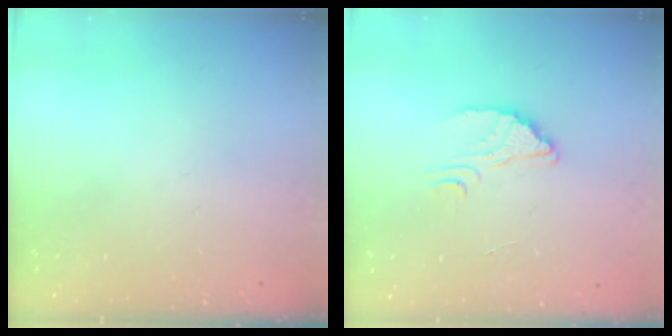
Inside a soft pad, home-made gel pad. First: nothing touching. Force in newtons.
{"total": 2.7, "press": 2.7, "slide": 0.1}